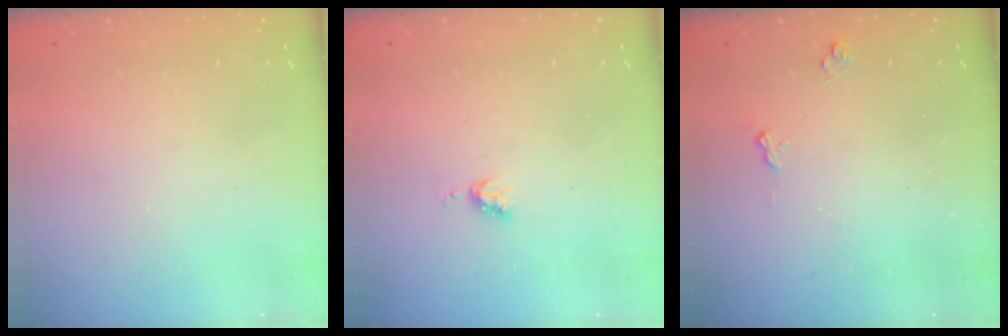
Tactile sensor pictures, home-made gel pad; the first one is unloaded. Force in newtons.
{"total": 3.8, "press": 3.7, "slide": 0.6}
{"total": 4.7, "press": 4.7, "slide": 0.5}